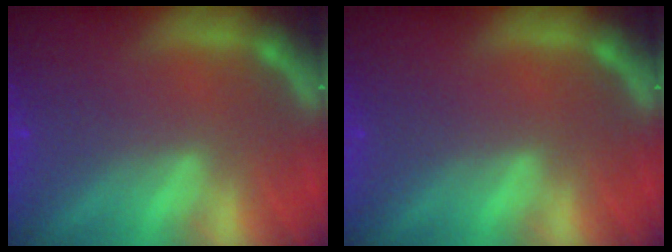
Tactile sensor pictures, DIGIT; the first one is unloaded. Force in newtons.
{"total": 0.0}